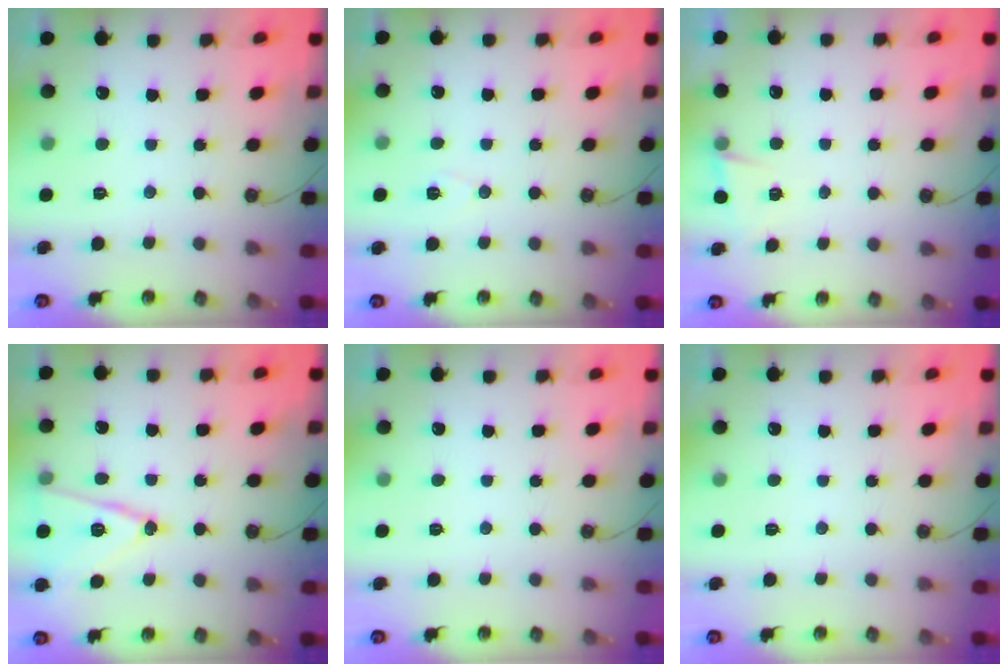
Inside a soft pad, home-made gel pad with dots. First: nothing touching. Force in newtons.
{"total": 5.7, "press": 3.6, "slide": 4.4}
{"total": 3.2, "press": 2.8, "slide": 1.5}
{"total": 14.0, "press": 13.6, "slide": 3.3}
{"total": 0.0}
{"total": 1.5, "press": 0.2, "slide": 1.5}